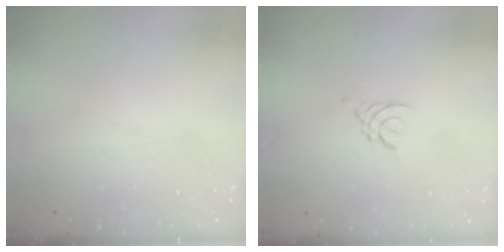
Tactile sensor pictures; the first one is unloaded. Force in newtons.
{"total": 2.9, "press": 2.8, "slide": 0.6}